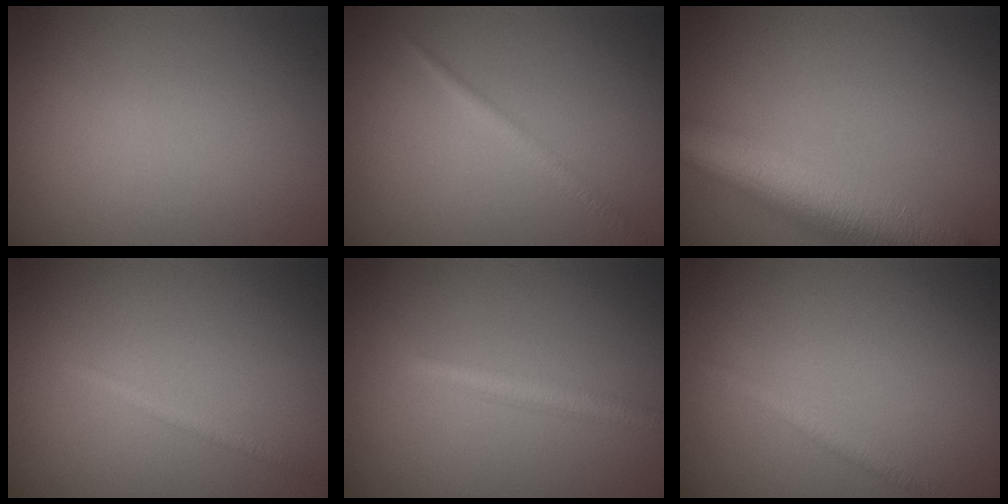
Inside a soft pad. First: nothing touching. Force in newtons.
{"total": 1.4, "press": 1.4, "slide": 0.1}
{"total": 8.5, "press": 8.5, "slide": 0.4}
{"total": 1.2, "press": 1.2, "slide": 0.0}
{"total": 2.3, "press": 2.2, "slide": 0.2}
{"total": 1.4, "press": 1.4, "slide": 0.0}